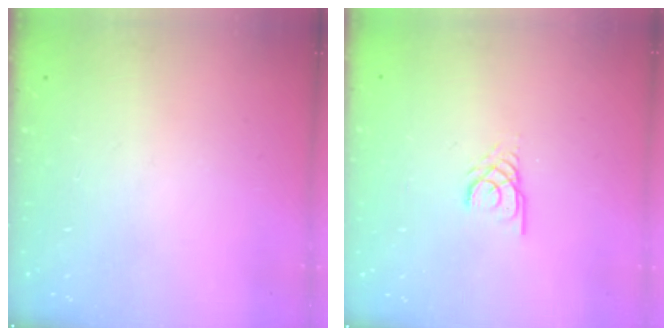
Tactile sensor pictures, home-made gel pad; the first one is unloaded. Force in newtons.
{"total": 2.3, "press": 2.3, "slide": 0.2}